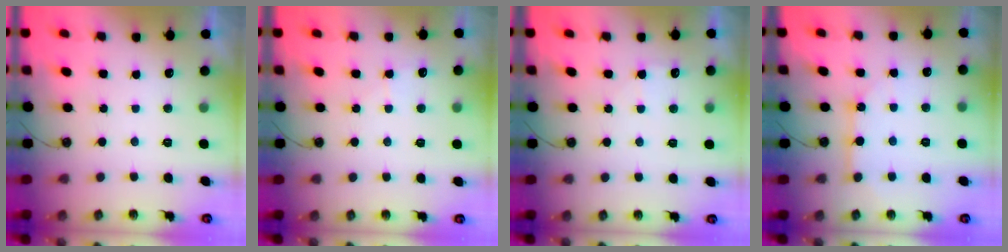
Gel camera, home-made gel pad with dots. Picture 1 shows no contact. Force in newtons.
{"total": 4.9, "press": 4.8, "slide": 0.6}
{"total": 4.2, "press": 4.1, "slide": 0.5}
{"total": 7.7, "press": 7.7, "slide": 0.8}